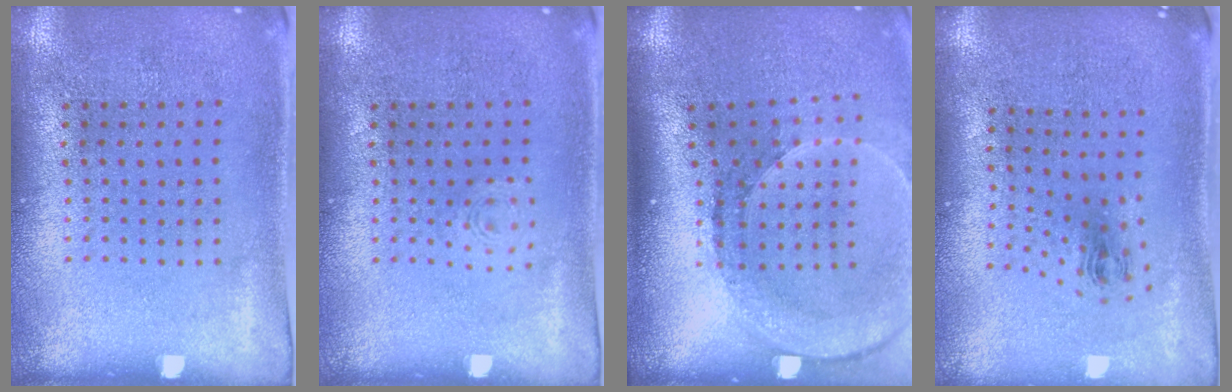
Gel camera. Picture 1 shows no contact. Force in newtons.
{"total": 0.7, "press": 0.7, "slide": 0.1}
{"total": 2.6, "press": 1.9, "slide": 1.8}
{"total": 0.9, "press": 0.4, "slide": 0.8}